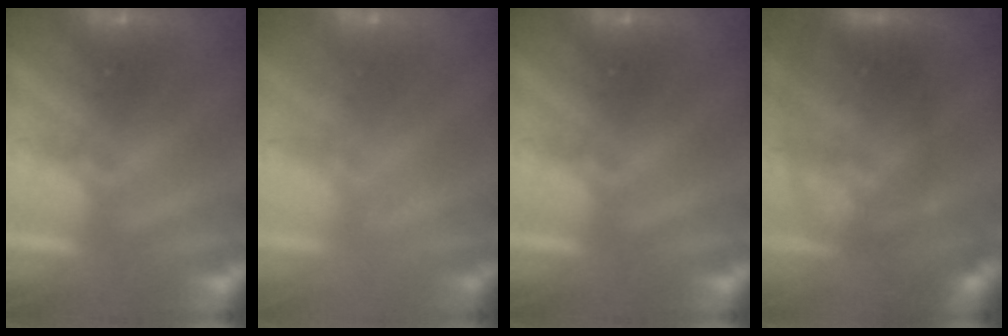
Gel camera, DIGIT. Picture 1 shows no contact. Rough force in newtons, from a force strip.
{"total": 1.6}
{"total": 0.0}
{"total": 2.8}